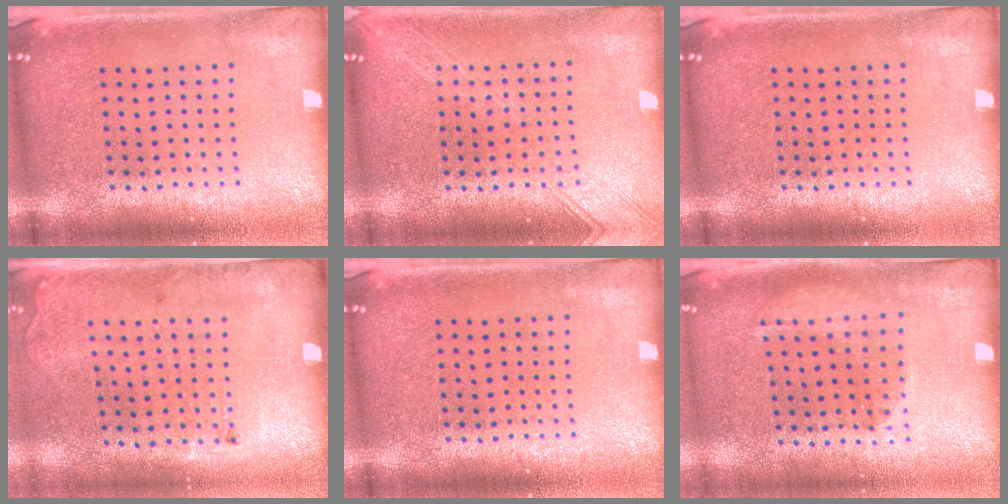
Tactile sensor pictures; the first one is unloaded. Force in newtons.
{"total": 3.0, "press": 3.0, "slide": 0.5}
{"total": 0.0}
{"total": 1.9, "press": 1.3, "slide": 1.4}
{"total": 0.0}
{"total": 1.0, "press": 1.0, "slide": 0.2}